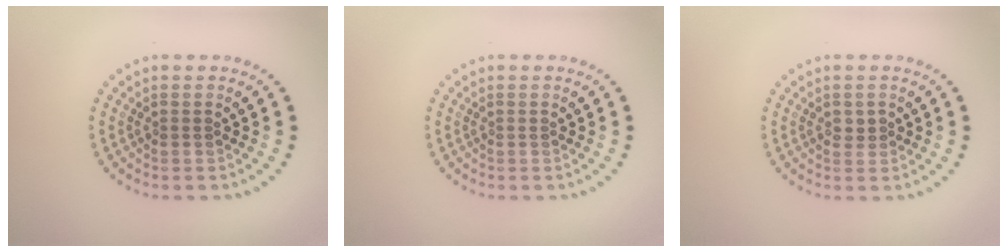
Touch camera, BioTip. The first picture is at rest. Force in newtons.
{"total": 0.0}
{"total": 1.1, "press": 1.1, "slide": 0.4}